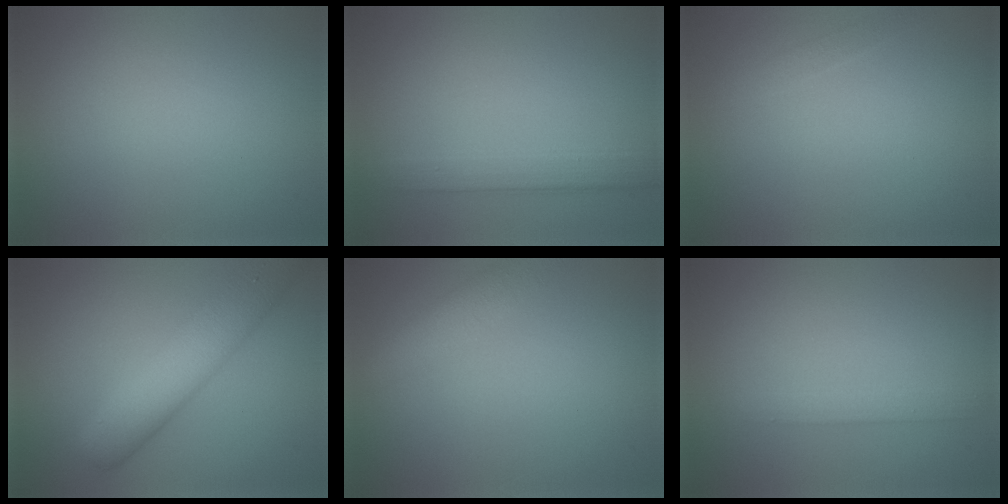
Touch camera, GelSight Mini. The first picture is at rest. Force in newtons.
{"total": 2.7, "press": 2.7, "slide": 0.1}
{"total": 0.8, "press": 0.8, "slide": 0.0}
{"total": 6.2, "press": 6.2, "slide": 0.3}
{"total": 2.9, "press": 2.9, "slide": 0.1}
{"total": 1.6, "press": 1.6, "slide": 0.0}